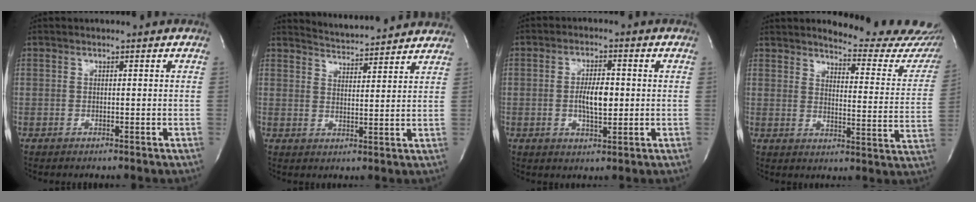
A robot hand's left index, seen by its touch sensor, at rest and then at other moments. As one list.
[{"total": 9.7, "force": [9.6, 0.6, 1.4], "torque": [-0.030, 0.009, 0.128]}, {"total": 5.3, "force": [-0.3, 1.9, 4.9], "torque": [-0.091, -0.001, -0.004]}, {"total": 18.5, "force": [17.4, 2.7, 5.7], "torque": [-0.060, -0.106, 0.190]}]